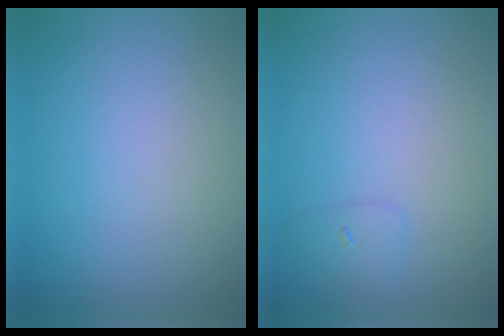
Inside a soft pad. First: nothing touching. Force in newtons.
{"total": 1.1, "press": 1.1, "slide": 0.0}